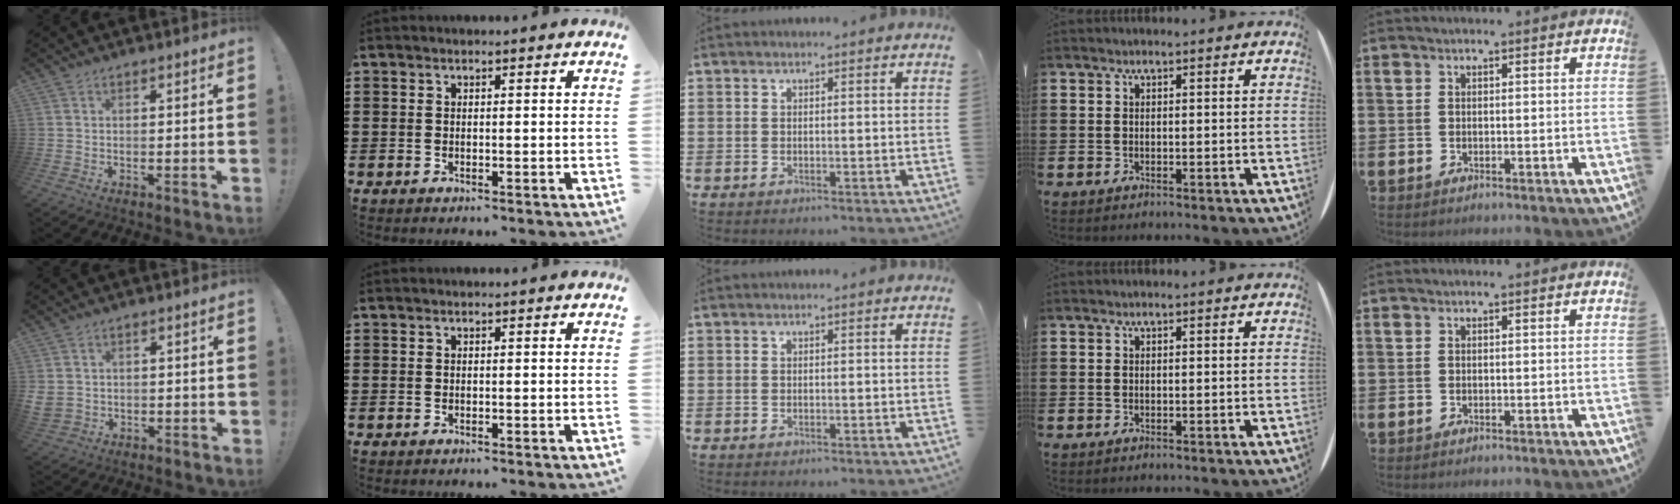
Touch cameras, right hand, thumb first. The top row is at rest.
{"thumb": {"total": 3.4, "force": [0.8, 3.2, 1.1], "torque": [-0.021, -0.004, 0.017]}}